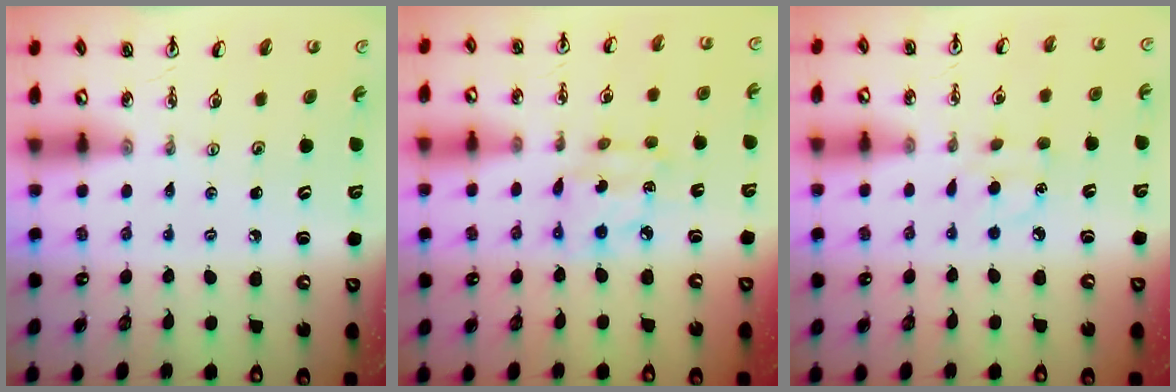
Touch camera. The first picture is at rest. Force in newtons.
{"total": 6.8, "press": 6.8, "slide": 0.4}
{"total": 5.4, "press": 5.3, "slide": 0.6}